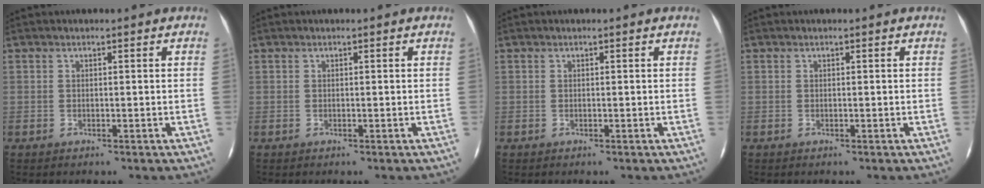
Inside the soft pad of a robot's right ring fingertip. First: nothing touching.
{"total": 0.0}
{"total": 0.0}
{"total": 0.0}